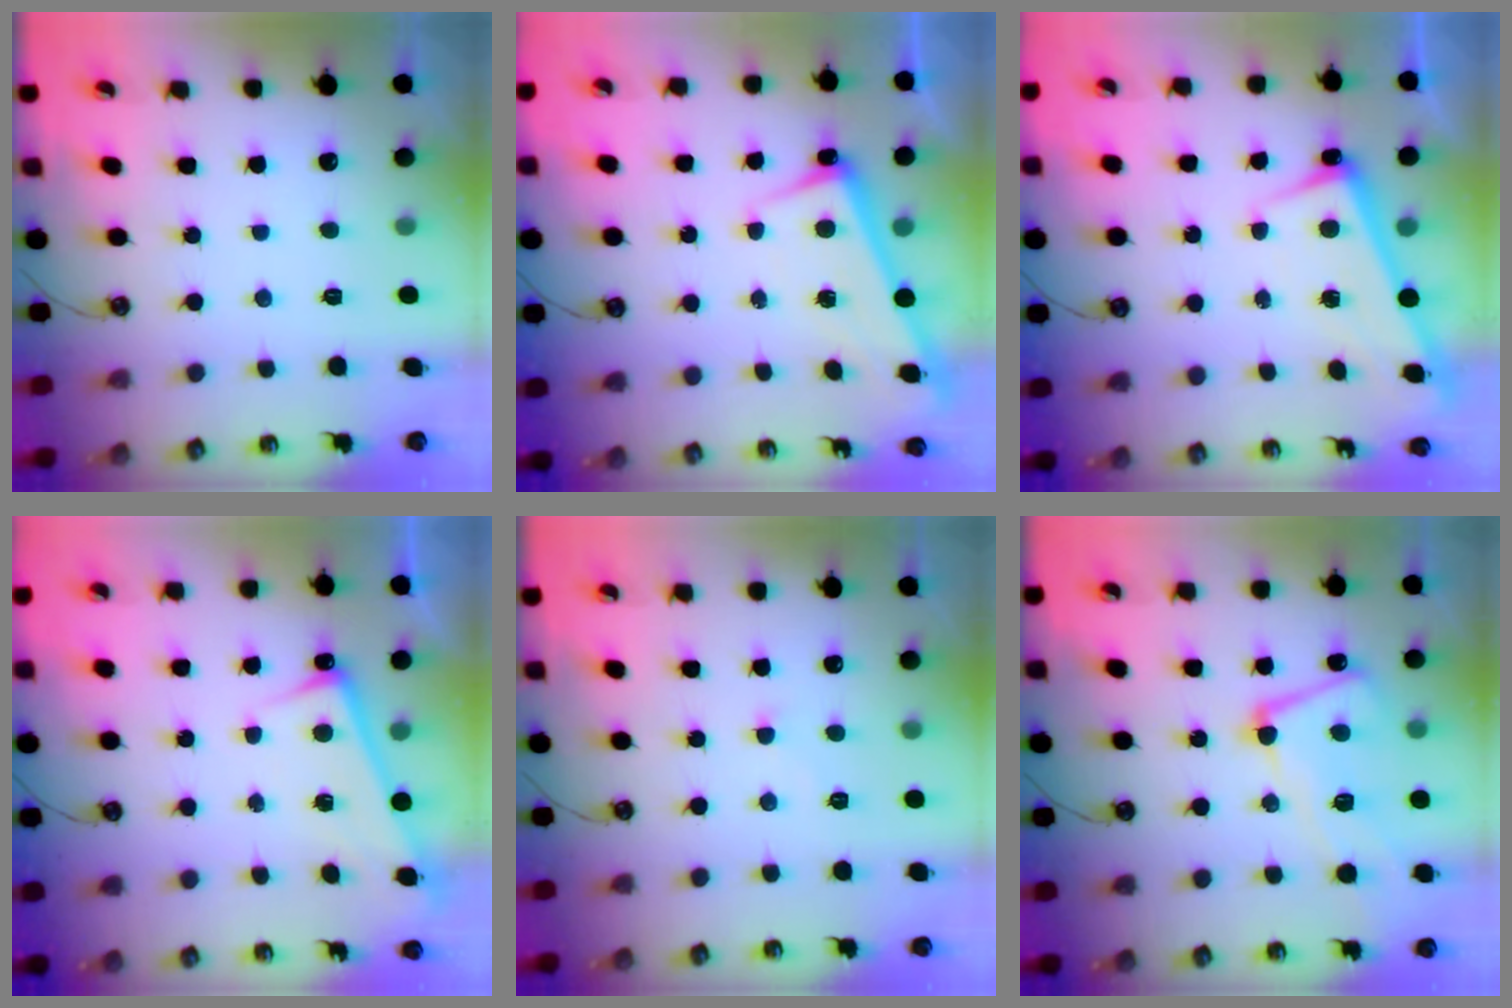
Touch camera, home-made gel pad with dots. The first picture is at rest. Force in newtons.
{"total": 2.7, "press": 2.7, "slide": 0.4}
{"total": 2.7, "press": 2.7, "slide": 0.4}
{"total": 2.9, "press": 2.8, "slide": 0.3}
{"total": 1.1, "press": 1.0, "slide": 0.4}
{"total": 8.4, "press": 8.2, "slide": 1.7}